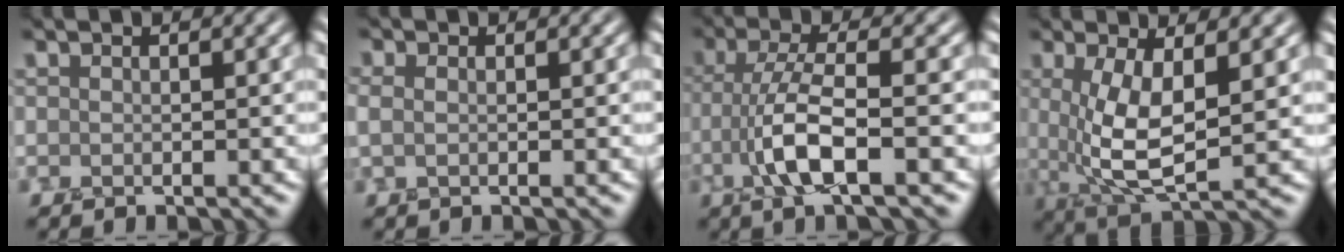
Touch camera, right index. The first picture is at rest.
{"total": 1.0, "force": [0.2, 0.6, 0.7], "torque": [-0.017, 0.000, -0.003]}
{"total": 5.5, "force": [-1.8, 1.4, 5.0], "torque": [-0.108, 0.005, -0.040]}
{"total": 6.8, "force": [0.6, 2.4, 6.4], "torque": [-0.133, -0.013, 0.015]}